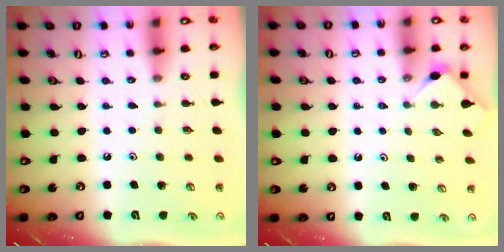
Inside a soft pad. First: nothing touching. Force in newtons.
{"total": 2.7, "press": 2.6, "slide": 0.4}